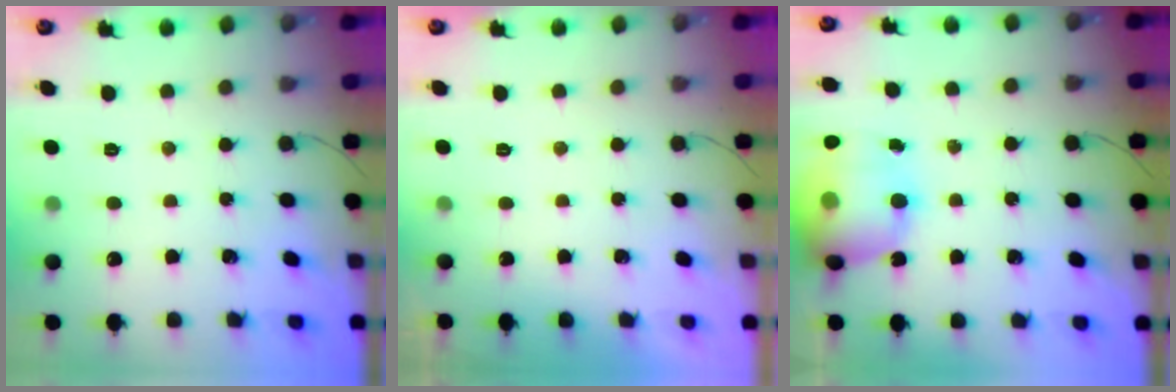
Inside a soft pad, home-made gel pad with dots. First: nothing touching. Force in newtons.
{"total": 0.0}
{"total": 20.0, "press": 19.5, "slide": 4.2}